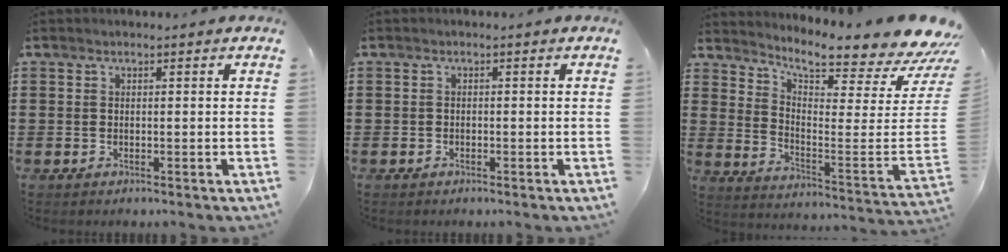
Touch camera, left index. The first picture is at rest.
{"total": 0.6, "force": [-0.5, 0.3, 0.0], "torque": [-0.003, 0.002, -0.012]}
{"total": 7.3, "force": [6.6, -0.1, 3.2], "torque": [-0.073, -0.073, 0.103]}